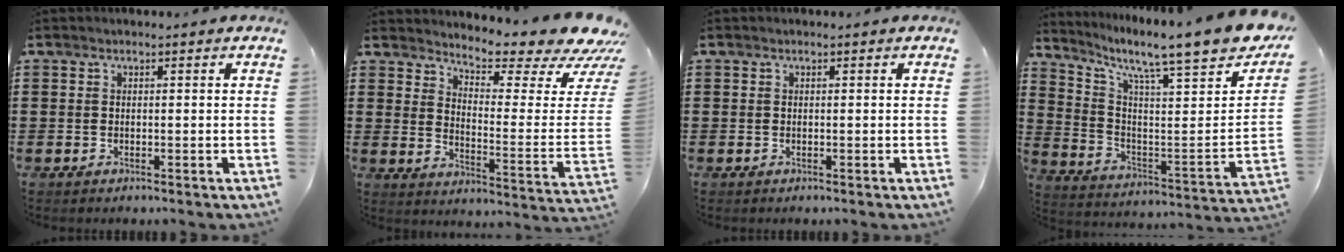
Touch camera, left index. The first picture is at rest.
{"total": 6.5, "force": [5.9, 0.3, 2.7], "torque": [-0.059, -0.064, 0.095]}
{"total": 0.0}
{"total": 9.9, "force": [8.1, 0.8, 5.6], "torque": [-0.114, -0.082, 0.121]}